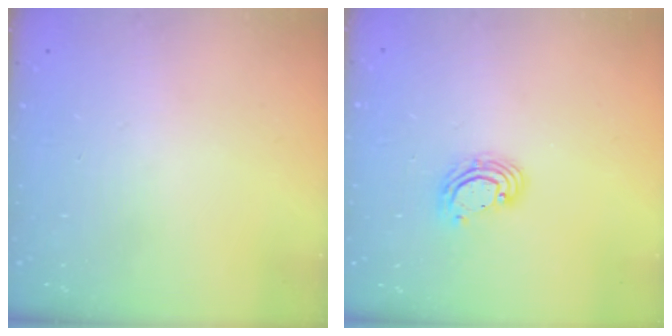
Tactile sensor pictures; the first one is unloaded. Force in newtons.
{"total": 5.1, "press": 5.1, "slide": 0.3}